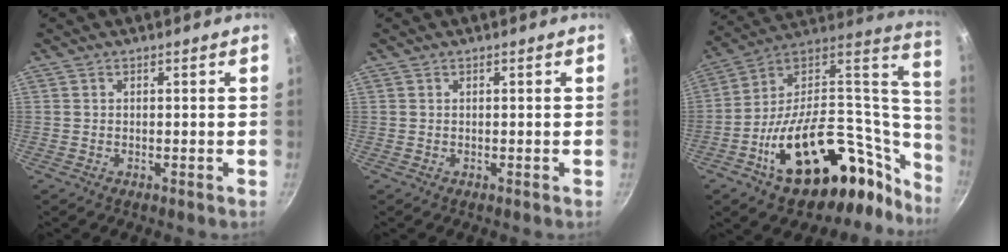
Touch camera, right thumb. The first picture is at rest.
{"total": 0.0}
{"total": 36.8, "force": [-10.0, 21.9, 27.9], "torque": [-0.381, 0.081, -0.137]}